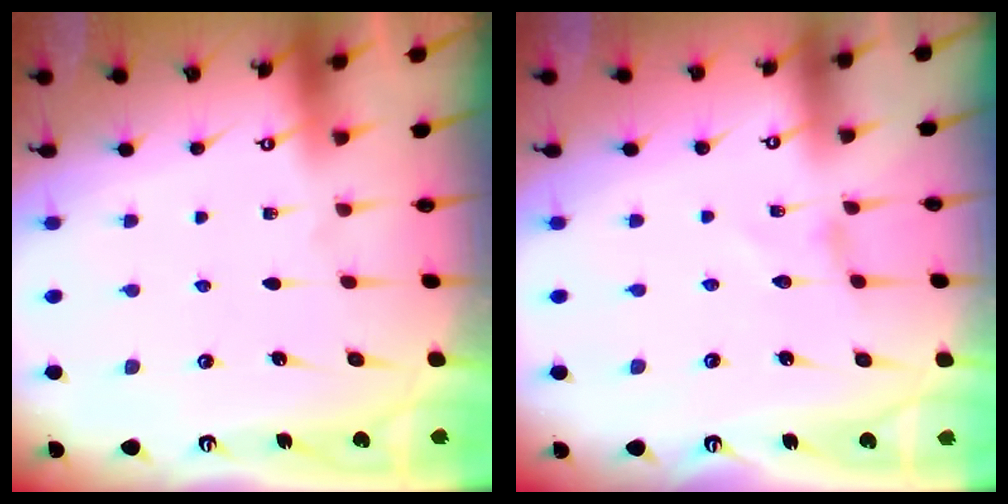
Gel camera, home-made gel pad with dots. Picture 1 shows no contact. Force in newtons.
{"total": 0.0}